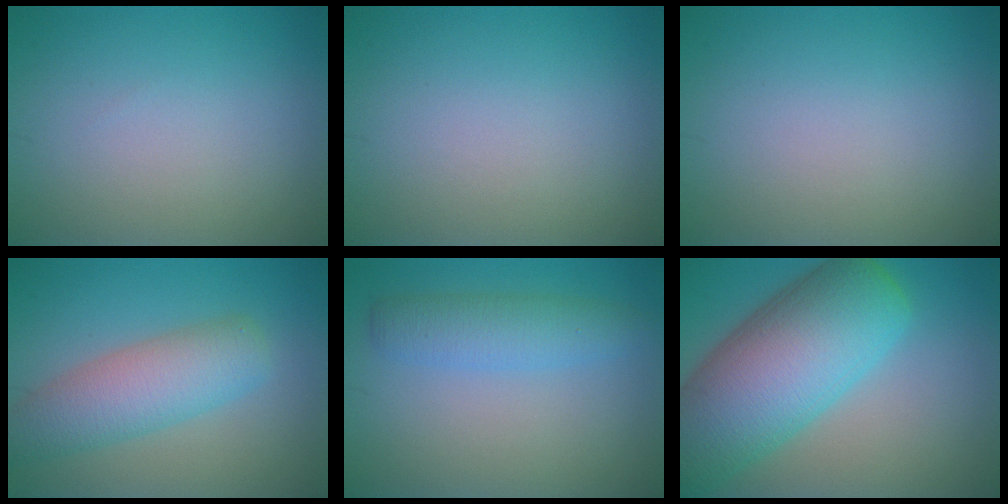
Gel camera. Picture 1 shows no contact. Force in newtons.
{"total": 0.0}
{"total": 0.0}
{"total": 5.6, "press": 5.6, "slide": 0.4}
{"total": 3.3, "press": 3.3, "slide": 0.1}
{"total": 13.0, "press": 13.0, "slide": 0.7}